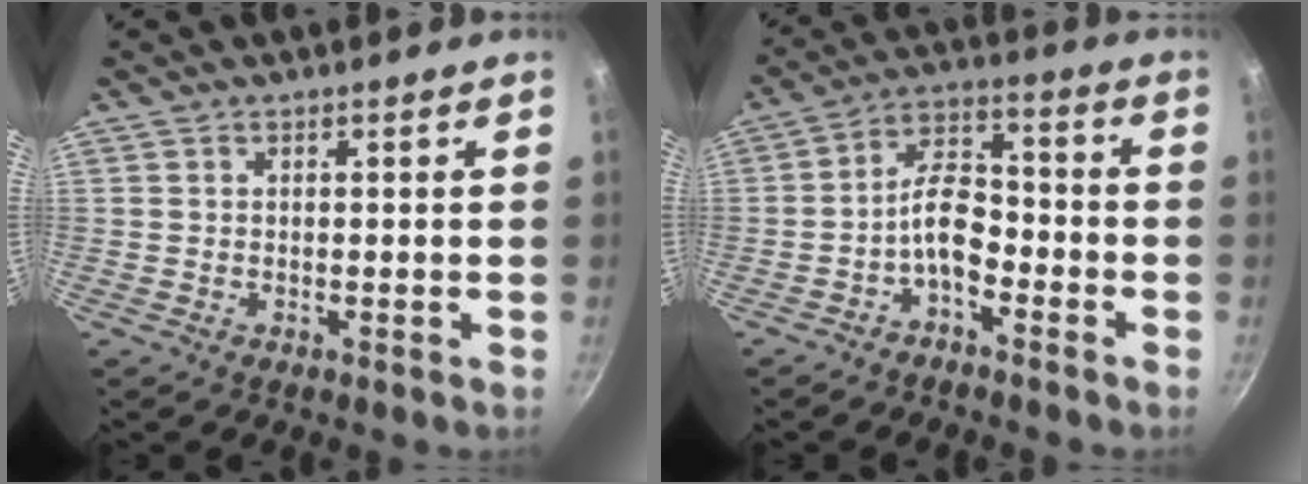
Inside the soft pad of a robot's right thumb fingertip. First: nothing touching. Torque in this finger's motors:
{"motor_torque": [1.27, 0.74, 0.01, -0.04, 0.11]}